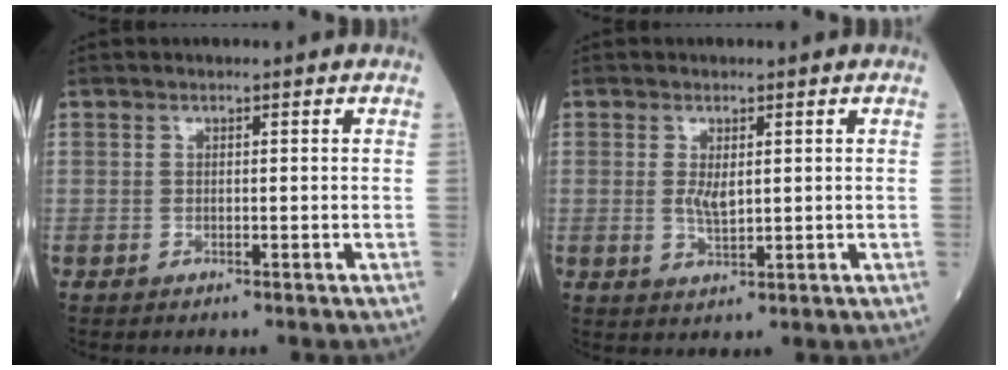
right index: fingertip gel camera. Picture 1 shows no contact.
{"total": 2.7, "force": [0.5, 0.5, 2.6], "torque": [-0.052, -0.008, 0.012]}